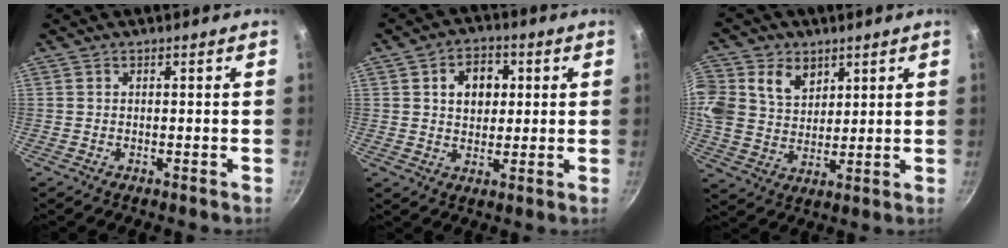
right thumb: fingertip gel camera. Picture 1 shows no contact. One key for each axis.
{"total": 7.9, "fx": 2.0, "fy": 6.0, "fz": 4.8, "tx": -0.047, "ty": 0.004, "tz": 0.027}
{"total": 15.6, "fx": 6.1, "fy": 12.4, "fz": 7.2, "tx": -0.161, "ty": 0.006, "tz": 0.119}